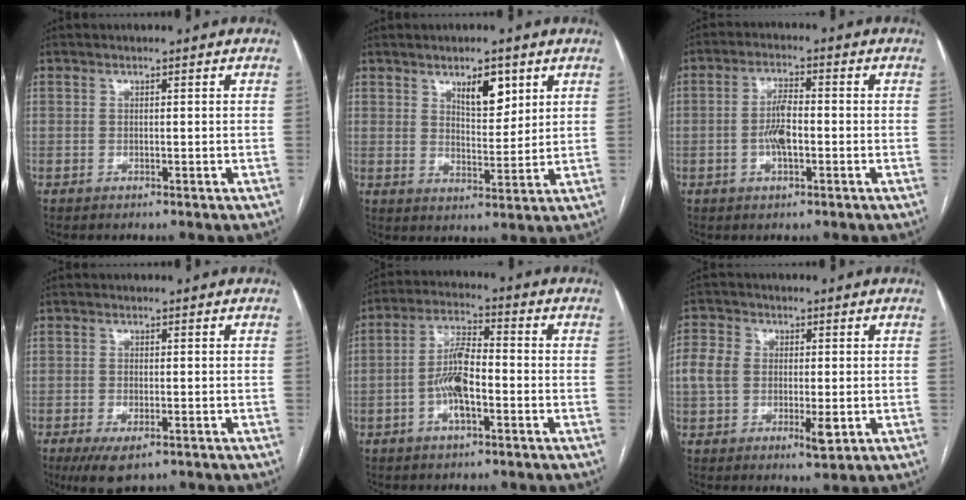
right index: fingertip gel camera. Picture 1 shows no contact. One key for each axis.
{"total": 6.1, "fx": 3.4, "fy": 2.4, "fz": 4.5, "tx": -0.072, "ty": -0.003, "tz": 0.057}
{"total": 5.0, "fx": -1.0, "fy": 1.6, "fz": 4.7, "tx": -0.098, "ty": 0.006, "tz": -0.020}
{"total": 5.3, "fx": -3.1, "fy": 1.9, "fz": 3.8, "tx": -0.066, "ty": -0.011, "tz": -0.046}
{"total": 7.8, "fx": -2.0, "fy": 2.4, "fz": 7.2, "tx": -0.147, "ty": 0.014, "tz": -0.041}
{"total": 9.4, "fx": -0.6, "fy": 5.8, "fz": 7.3, "tx": -0.140, "ty": 0.006, "tz": -0.011}